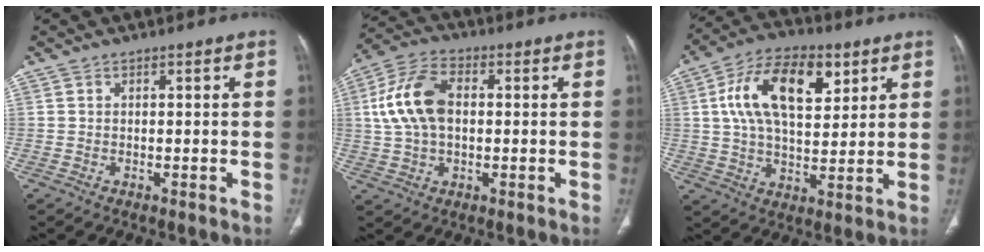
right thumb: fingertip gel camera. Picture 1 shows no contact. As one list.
[{"total": 12.1, "force": [1.3, 7.5, 9.4], "torque": [-0.188, 0.023, 0.021]}, {"total": 17.3, "force": [6.0, 9.4, 13.2], "torque": [-0.208, -0.003, 0.101]}]